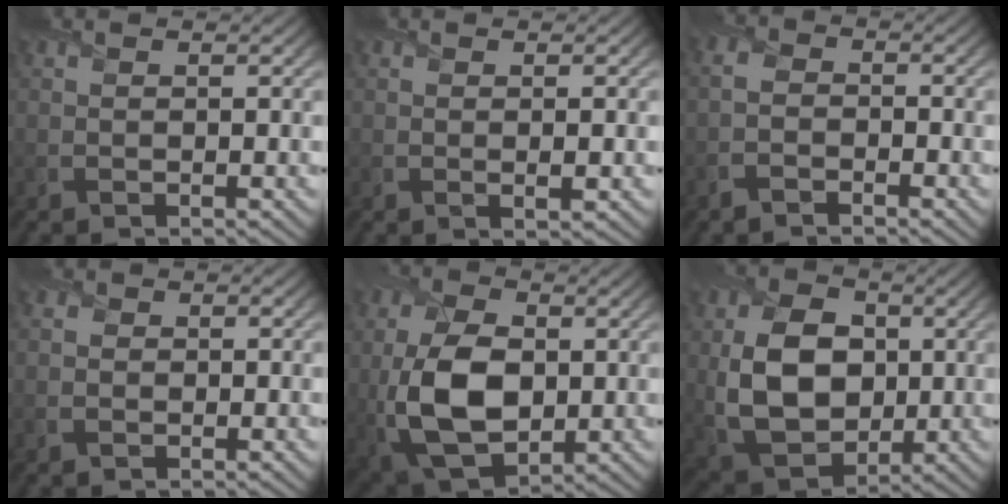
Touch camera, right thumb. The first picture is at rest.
{"total": 1.2, "force": [-0.1, 0.1, 1.2], "torque": [-0.023, -0.002, -0.002]}
{"total": 2.9, "force": [-2.0, 1.5, 1.6], "torque": [-0.037, -0.001, -0.052]}
{"total": 2.2, "force": [-0.6, 1.8, 1.1], "torque": [-0.022, 0.001, -0.015]}
{"total": 12.7, "force": [-0.9, 7.8, 9.9], "torque": [-0.234, -0.001, -0.018]}
{"total": 11.7, "force": [0.3, 8.5, 8.1], "torque": [-0.176, -0.005, 0.006]}